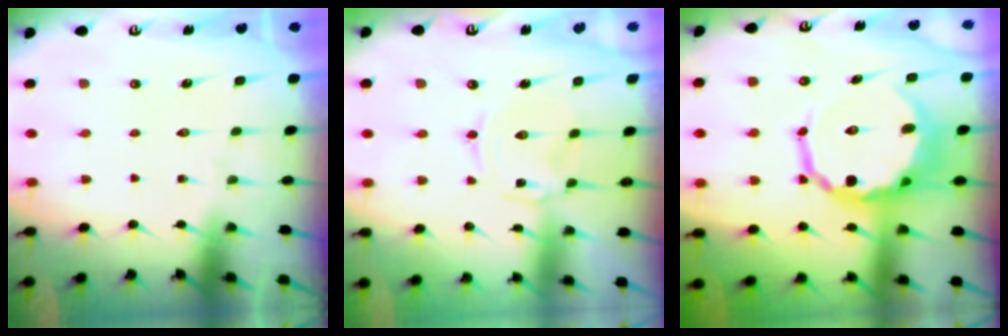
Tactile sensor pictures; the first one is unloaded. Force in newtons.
{"total": 1.0, "press": 0.9, "slide": 0.4}
{"total": 12.8, "press": 12.4, "slide": 2.9}